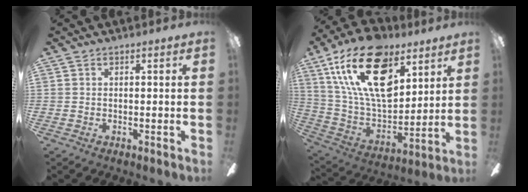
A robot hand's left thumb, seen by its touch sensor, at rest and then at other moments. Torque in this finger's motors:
{"motor_torque": [0.59, 1.05, 1.70, -1.07, 0.41]}